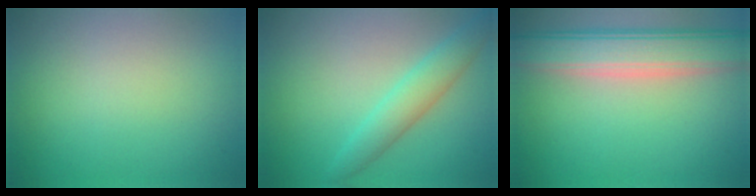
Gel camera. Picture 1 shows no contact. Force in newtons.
{"total": 3.1, "press": 3.1, "slide": 0.1}
{"total": 6.0, "press": 5.9, "slide": 0.5}